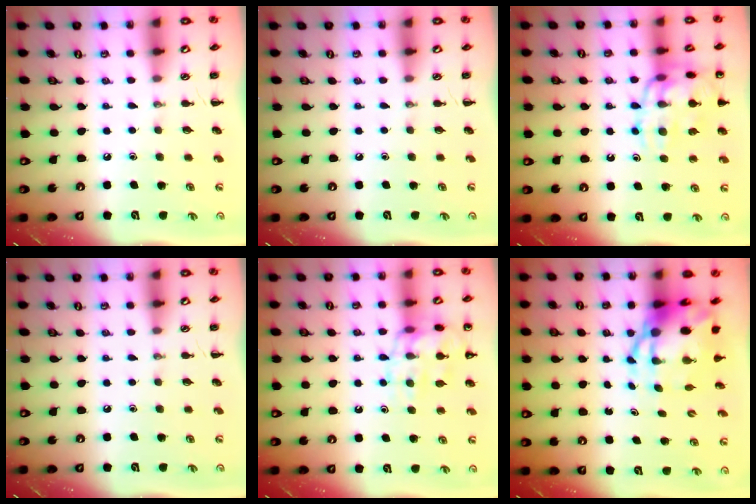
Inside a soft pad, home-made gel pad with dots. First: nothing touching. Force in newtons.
{"total": 0.0}
{"total": 17.3, "press": 17.1, "slide": 2.4}
{"total": 0.0}
{"total": 16.3, "press": 16.2, "slide": 2.1}
{"total": 8.4, "press": 8.1, "slide": 2.2}